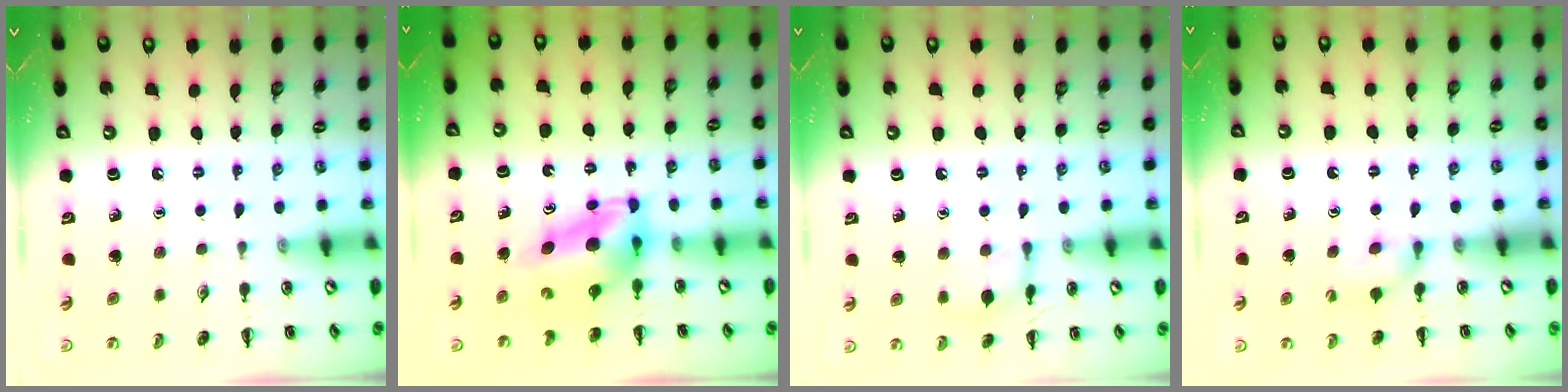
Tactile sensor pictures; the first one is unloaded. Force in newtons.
{"total": 5.8, "press": 5.6, "slide": 1.5}
{"total": 7.7, "press": 7.6, "slide": 1.3}
{"total": 5.5, "press": 5.3, "slide": 1.7}